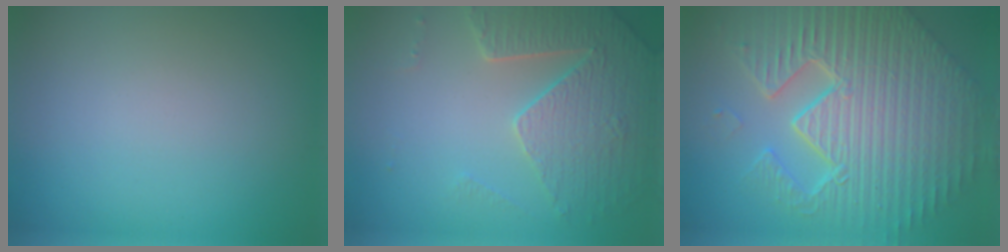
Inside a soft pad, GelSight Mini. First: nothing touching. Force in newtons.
{"total": 4.5, "press": 4.2, "slide": 1.5}
{"total": 11.4, "press": 7.4, "slide": 8.7}